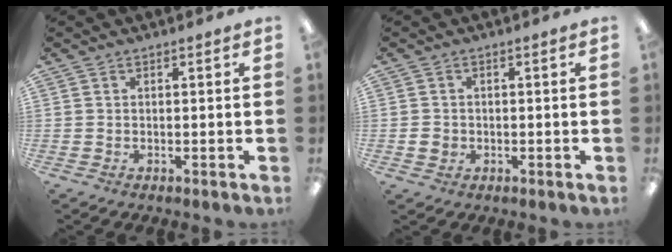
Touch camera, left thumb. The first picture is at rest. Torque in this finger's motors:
{"motor_torque": [-0.02, 0.09, 0.06, -0.11, 0.00]}